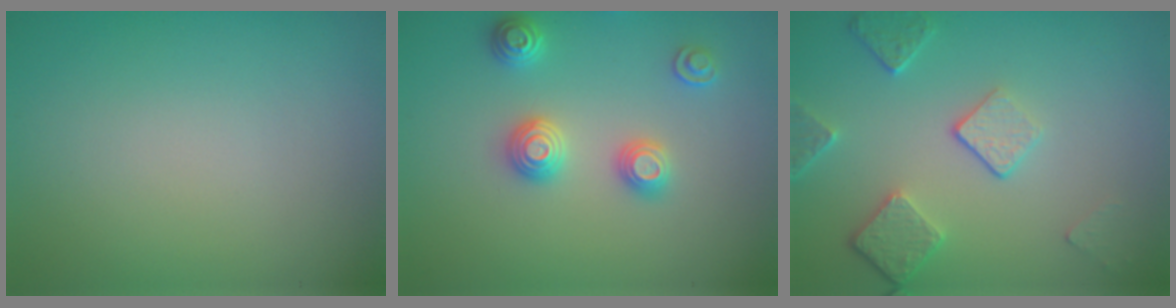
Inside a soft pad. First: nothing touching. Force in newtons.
{"total": 2.8, "press": 2.8, "slide": 0.2}
{"total": 3.9, "press": 3.1, "slide": 2.4}